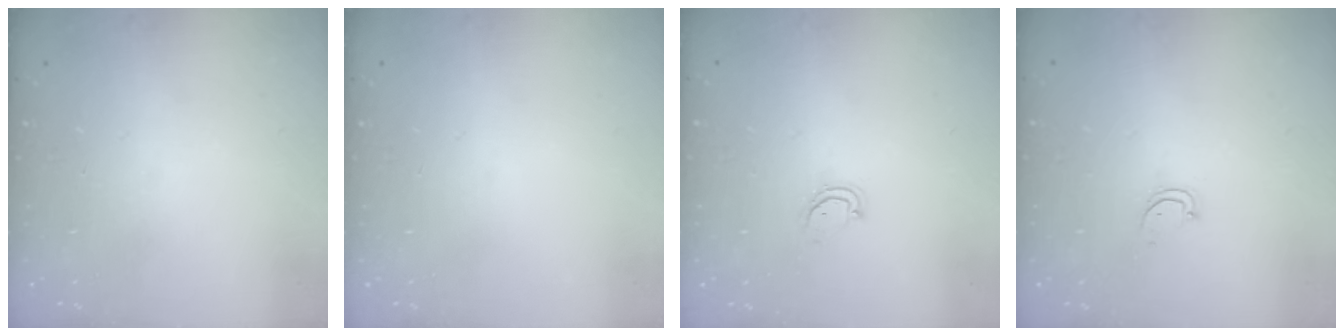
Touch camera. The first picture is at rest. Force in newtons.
{"total": 0.0}
{"total": 3.6, "press": 3.6, "slide": 0.2}
{"total": 2.6, "press": 2.6, "slide": 0.3}